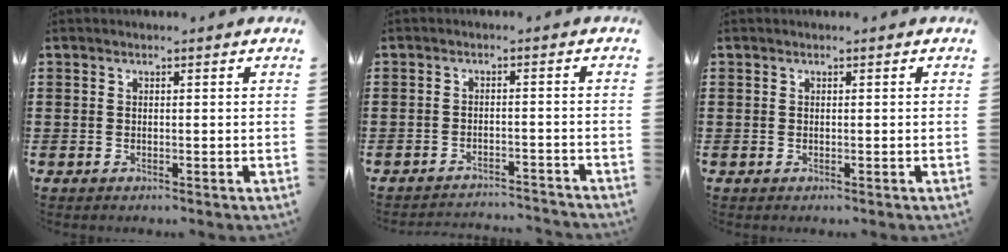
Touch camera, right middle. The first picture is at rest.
{"total": 2.7, "force": [-2.7, -0.1, 0.2], "torque": [-0.009, -0.001, -0.056]}
{"total": 0.0}